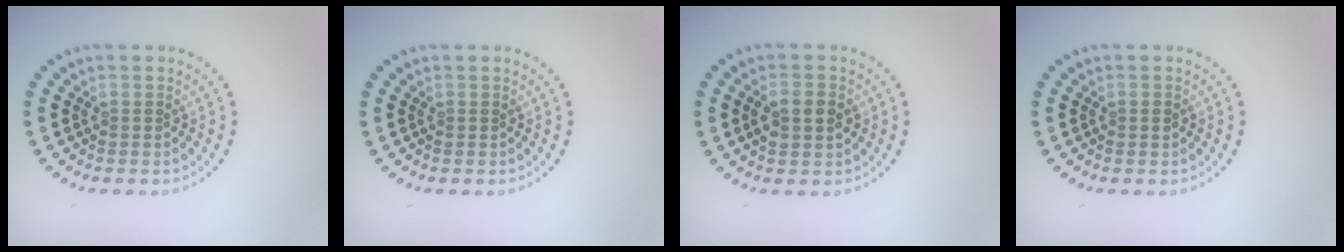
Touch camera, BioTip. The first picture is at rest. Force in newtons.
{"total": 0.0}
{"total": 3.4, "press": 3.4, "slide": 0.3}
{"total": 0.7, "press": 0.7, "slide": 0.1}